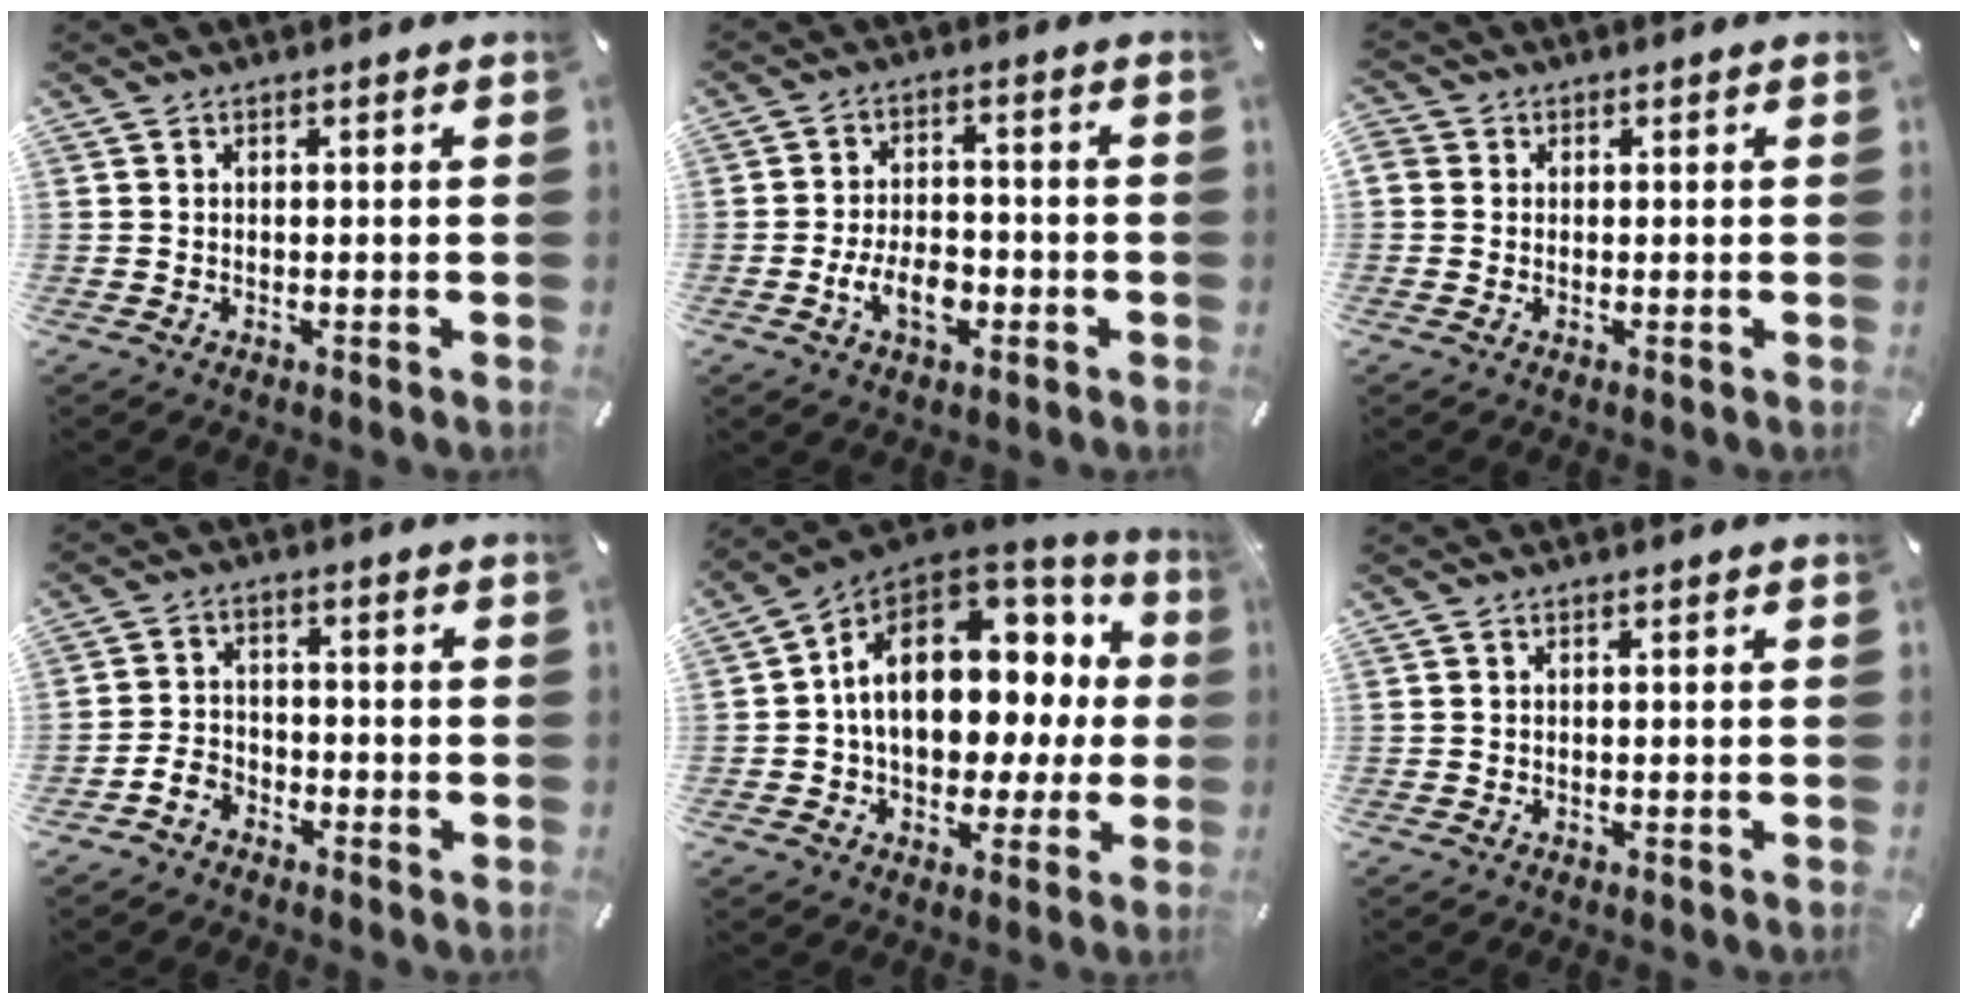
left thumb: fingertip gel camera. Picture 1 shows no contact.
{"total": 8.2, "force": [-2.9, 5.1, 5.7], "torque": [-0.122, 0.011, -0.053]}
{"total": 1.5, "force": [-0.1, 1.5, 0.2], "torque": [-0.004, 0.005, -0.004]}
{"total": 4.5, "force": [-3.0, 3.1, 1.5], "torque": [-0.030, 0.016, -0.057]}
{"total": 16.6, "force": [2.5, 11.7, 11.5], "torque": [-0.175, -0.010, 0.047]}
{"total": 0.0}